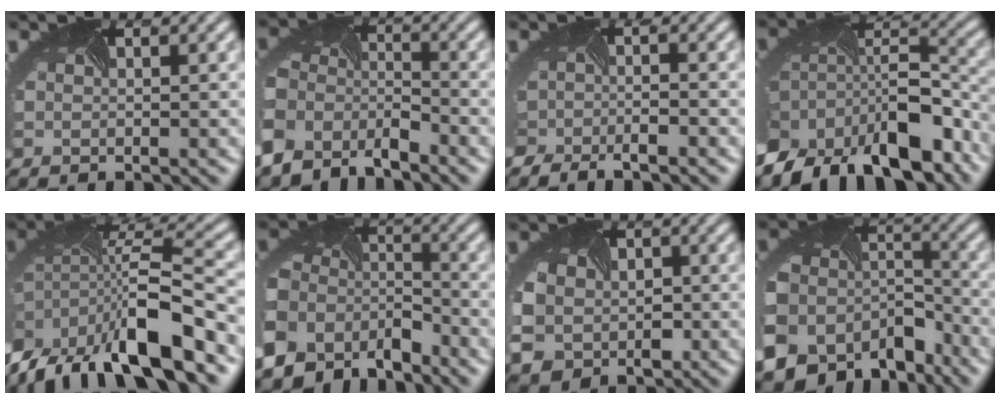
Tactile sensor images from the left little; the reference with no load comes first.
{"total": 7.3, "force": [-5.3, 4.4, 2.5], "torque": [-0.054, -0.020, -0.103]}
{"total": 2.5, "force": [-2.1, 0.9, 1.0], "torque": [-0.012, -0.025, -0.032]}
{"total": 13.9, "force": [-8.2, 7.9, 7.9], "torque": [-0.164, -0.034, -0.114]}
{"total": 11.7, "force": [-6.7, 4.6, 8.5], "torque": [-0.157, -0.013, -0.115]}
{"total": 9.1, "force": [-6.0, 6.1, 3.2], "torque": [-0.084, -0.031, -0.104]}
{"total": 5.7, "force": [-0.9, 4.9, 2.8], "torque": [-0.069, -0.020, -0.008]}
{"total": 15.7, "force": [-9.5, 11.1, 5.7], "torque": [-0.148, -0.044, -0.118]}